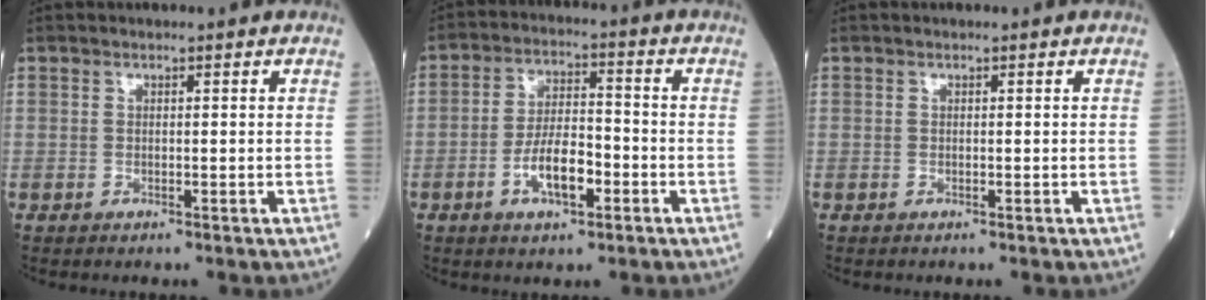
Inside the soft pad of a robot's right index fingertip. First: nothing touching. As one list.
[{"total": 7.8, "force": [-3.1, 2.8, 6.6], "torque": [-0.129, 0.008, -0.055]}, {"total": 0.0}]